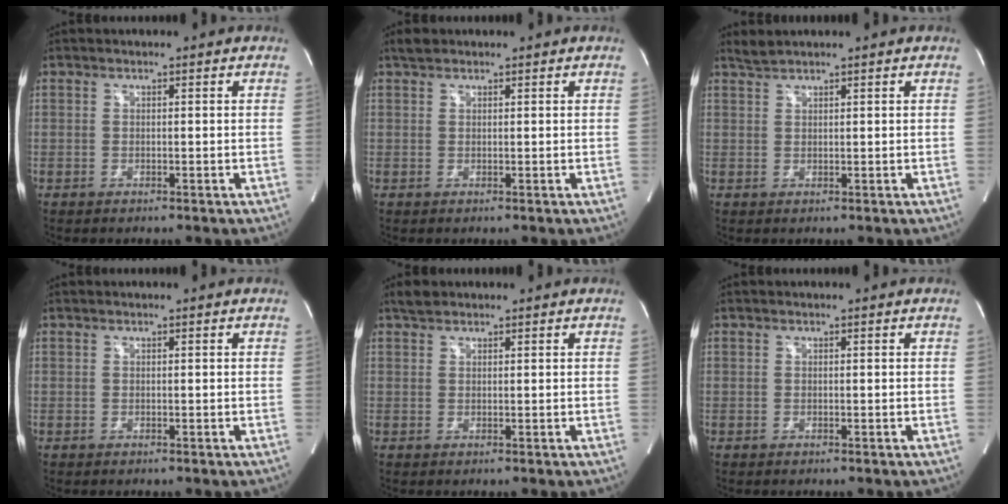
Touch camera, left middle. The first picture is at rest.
{"total": 1.4, "force": [1.2, 0.6, 0.5], "torque": [-0.012, 0.013, 0.021]}
{"total": 1.5, "force": [1.4, -0.2, 0.2], "torque": [-0.006, 0.008, 0.035]}
{"total": 0.0}
{"total": 1.8, "force": [1.5, 0.8, 0.5], "torque": [-0.013, 0.013, 0.027]}
{"total": 0.0}